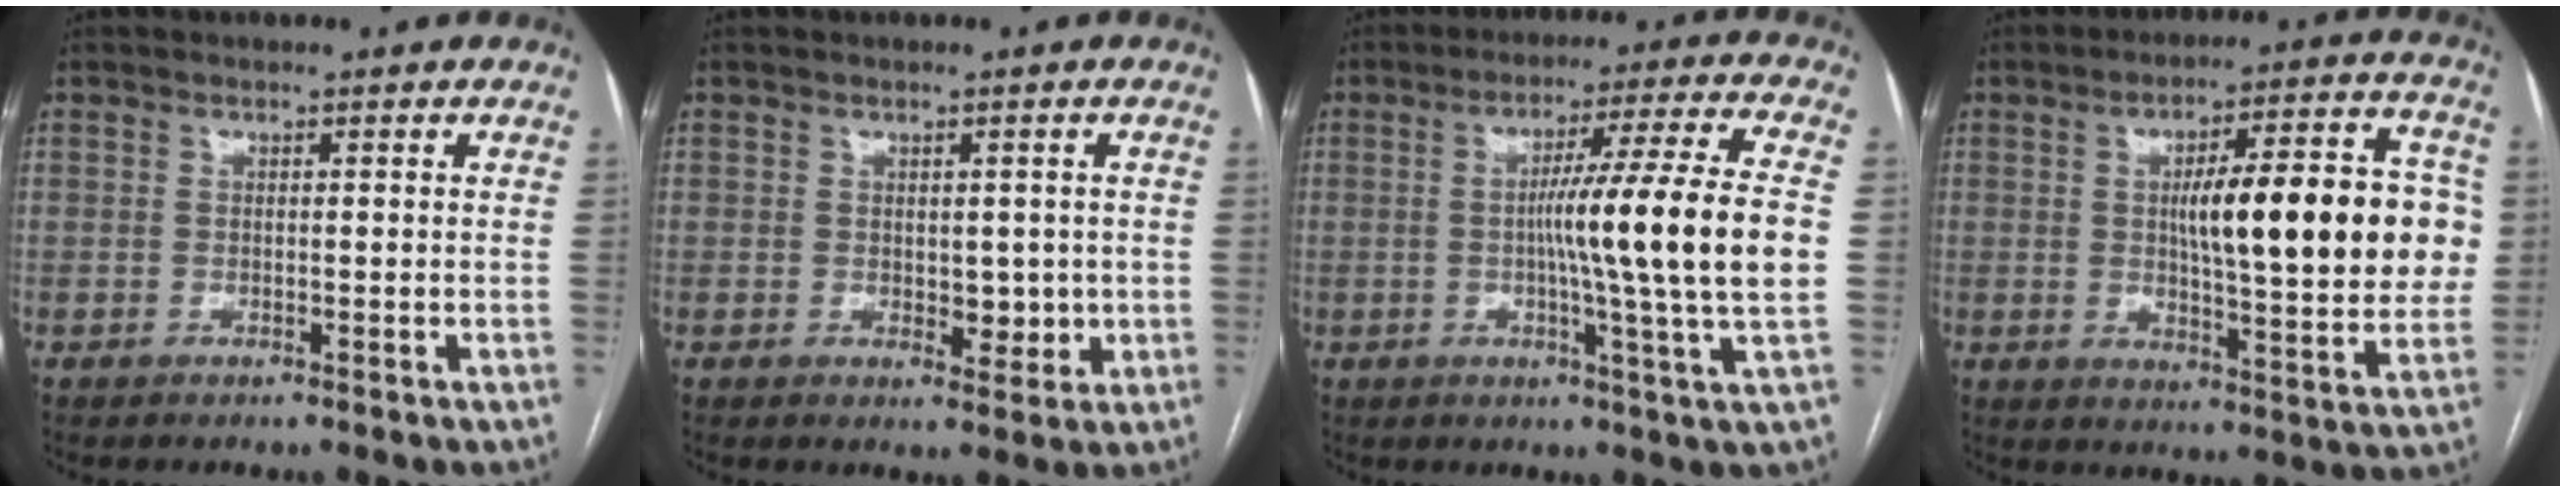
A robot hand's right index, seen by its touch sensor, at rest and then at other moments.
{"total": 3.8, "force": [-0.1, 2.3, 3.0], "torque": [-0.034, -0.002, 0.008]}
{"total": 15.3, "force": [-0.4, -2.1, 15.1], "torque": [-0.240, -0.006, -0.014]}
{"total": 19.2, "force": [2.0, 4.1, 18.7], "torque": [-0.257, 0.027, 0.035]}